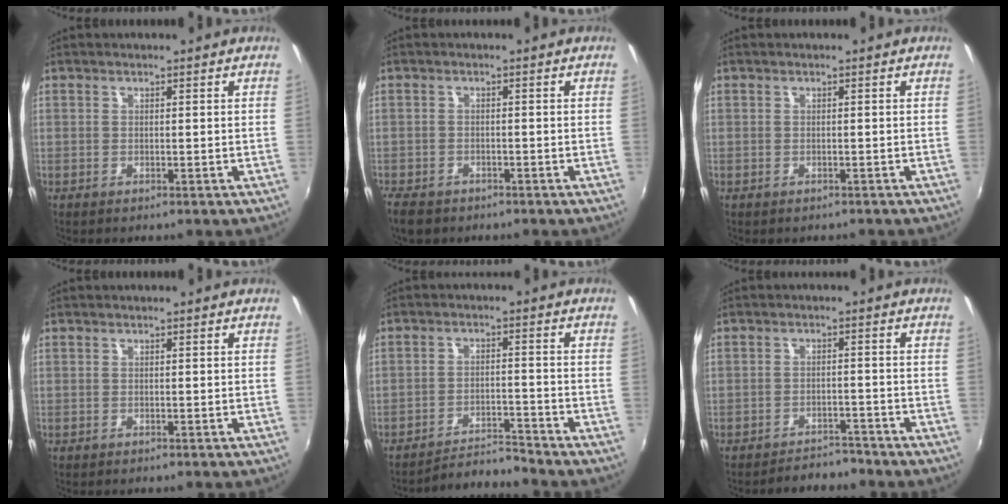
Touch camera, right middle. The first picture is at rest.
{"total": 4.8, "force": [-3.6, 2.4, 1.9], "torque": [-0.057, -0.014, -0.066]}
{"total": 0.7, "force": [-0.6, 0.4, 0.1], "torque": [-0.005, -0.001, -0.006]}
{"total": 0.0}
{"total": 5.6, "force": [-5.4, -1.3, -0.4], "torque": [-0.012, 0.015, -0.094]}
{"total": 4.8, "force": [-4.6, 1.3, 0.5], "torque": [-0.021, 0.008, -0.063]}